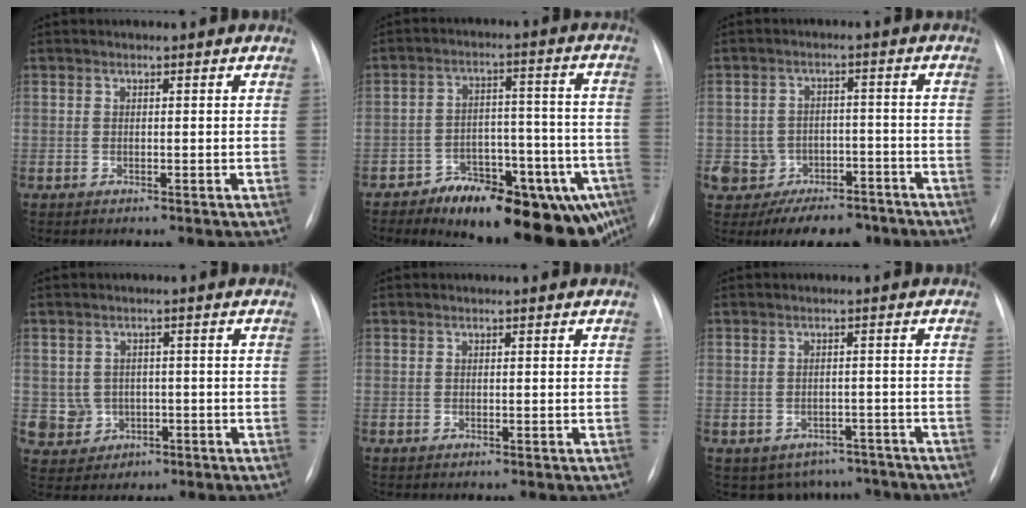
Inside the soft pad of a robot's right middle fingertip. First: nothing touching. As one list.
[{"total": 18.9, "force": [-12.5, 7.0, 12.2], "torque": [-0.091, 0.040, -0.172]}, {"total": 10.8, "force": [-7.5, 7.1, 3.1], "torque": [-0.034, 0.035, -0.107]}, {"total": 4.7, "force": [-0.8, 4.6, 0.5], "torque": [-0.003, 0.008, -0.003]}, {"total": 0.0}, {"total": 7.1, "force": [-5.6, 4.3, 0.4], "torque": [0.009, 0.020, -0.065]}]